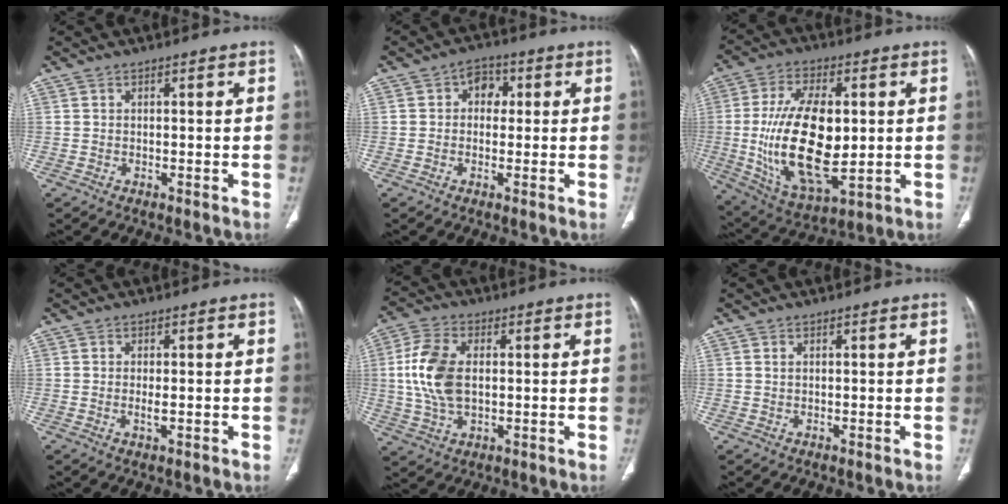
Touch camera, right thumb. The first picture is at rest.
{"total": 4.5, "force": [0.7, 3.6, 2.6], "torque": [-0.003, 0.010, 0.001]}
{"total": 21.1, "force": [-0.2, 10.5, 18.3], "torque": [-0.332, -0.013, 0.012]}
{"total": 2.0, "force": [-0.3, 0.8, 1.8], "torque": [-0.038, -0.004, -0.005]}
{"total": 11.3, "force": [0.9, 6.7, 9.1], "torque": [-0.196, 0.004, 0.021]}
{"total": 0.6, "force": [0.2, 0.4, 0.4], "torque": [-0.008, 0.000, 0.005]}